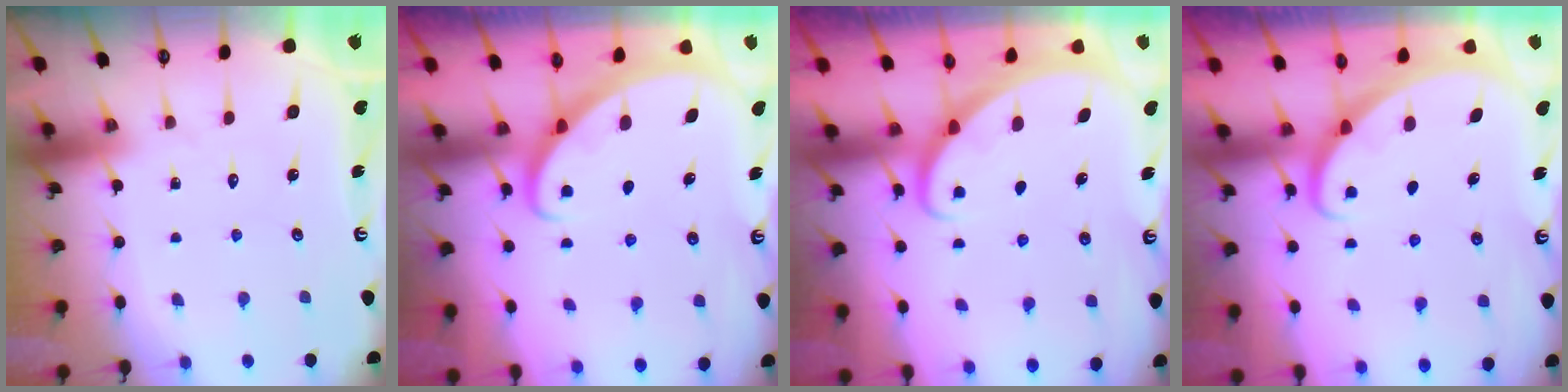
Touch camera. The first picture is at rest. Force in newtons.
{"total": 2.9, "press": 2.9, "slide": 0.2}
{"total": 2.3, "press": 2.3, "slide": 0.1}
{"total": 2.3, "press": 2.3, "slide": 0.1}